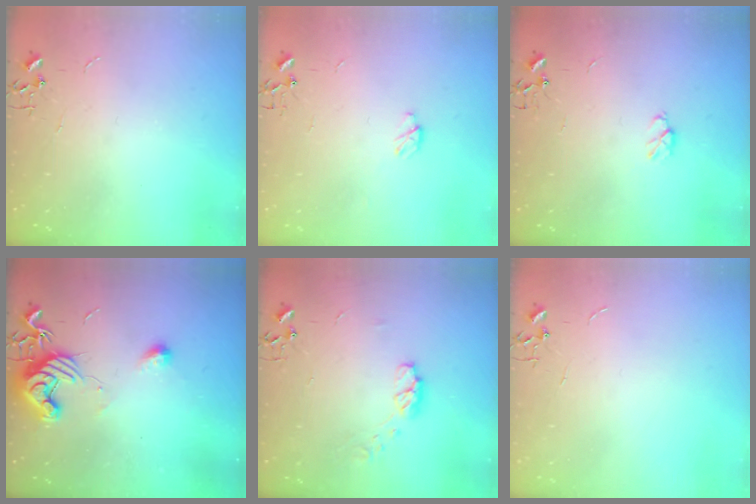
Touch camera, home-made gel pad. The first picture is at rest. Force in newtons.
{"total": 3.5, "press": 3.5, "slide": 0.4}
{"total": 4.5, "press": 4.4, "slide": 0.8}
{"total": 12.0, "press": 11.9, "slide": 0.8}
{"total": 7.0, "press": 6.9, "slide": 0.8}
{"total": 0.0}